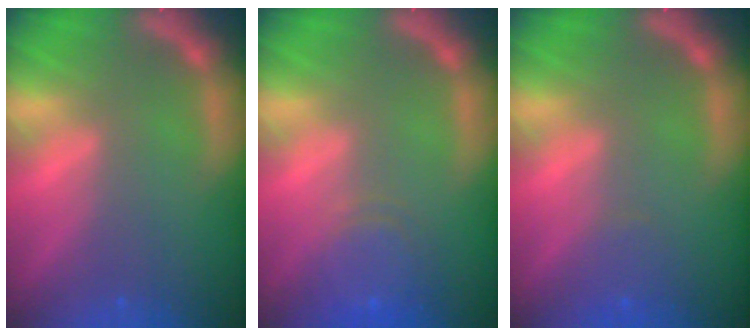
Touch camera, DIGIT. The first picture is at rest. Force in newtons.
{"total": 4.6}
{"total": 1.4}